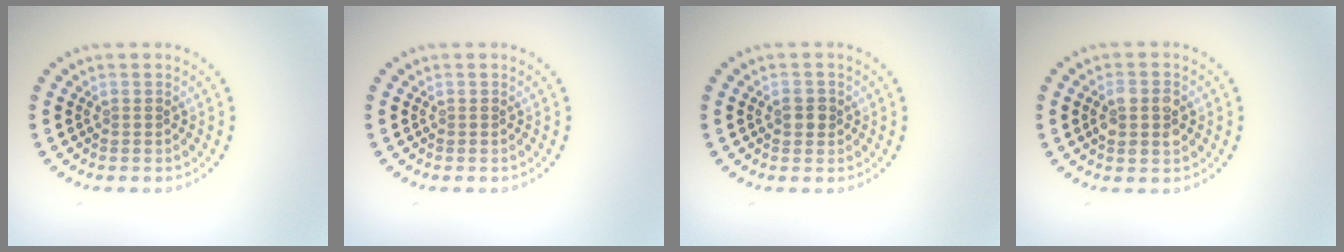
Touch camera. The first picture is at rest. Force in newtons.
{"total": 0.0}
{"total": 1.4, "press": 1.4, "slide": 0.2}
{"total": 2.8, "press": 2.8, "slide": 0.3}